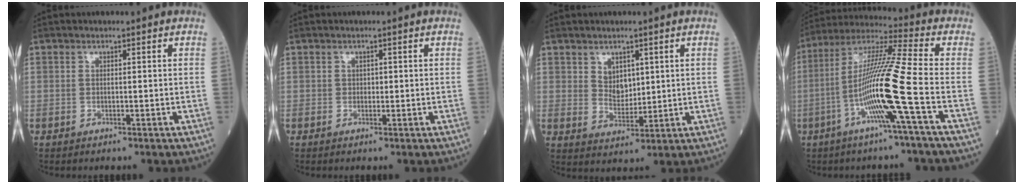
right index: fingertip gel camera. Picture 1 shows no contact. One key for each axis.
{"total": 0.6, "fx": 0.0, "fy": 0.5, "fz": 0.3, "tx": -0.002, "ty": 0.002, "tz": -0.001}
{"total": 4.1, "fx": 1.6, "fy": 2.6, "fz": 2.7, "tx": -0.049, "ty": -0.002, "tz": 0.038}
{"total": 14.3, "fx": -4.3, "fy": -2.0, "fz": 13.5, "tx": -0.260, "ty": 0.000, "tz": -0.091}